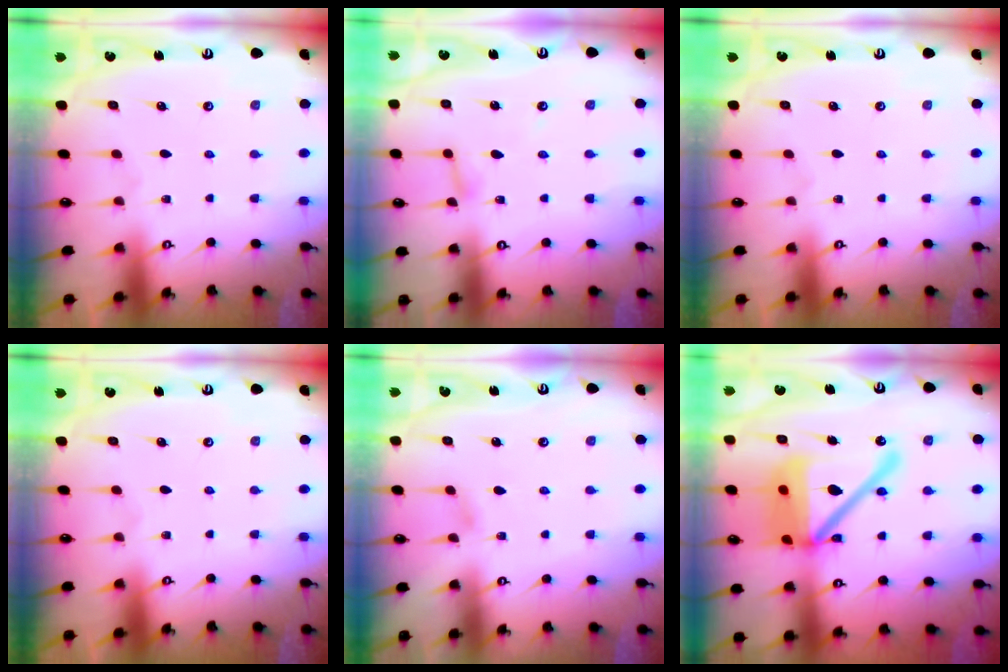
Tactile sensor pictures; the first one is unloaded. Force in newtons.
{"total": 2.8, "press": 2.8, "slide": 0.2}
{"total": 0.0}
{"total": 0.0}
{"total": 3.5, "press": 3.5, "slide": 0.6}
{"total": 22.6, "press": 22.5, "slide": 2.7}